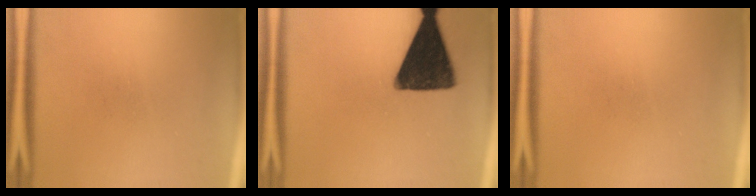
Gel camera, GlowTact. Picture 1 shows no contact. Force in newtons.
{"total": 16.8}
{"total": 0.0}